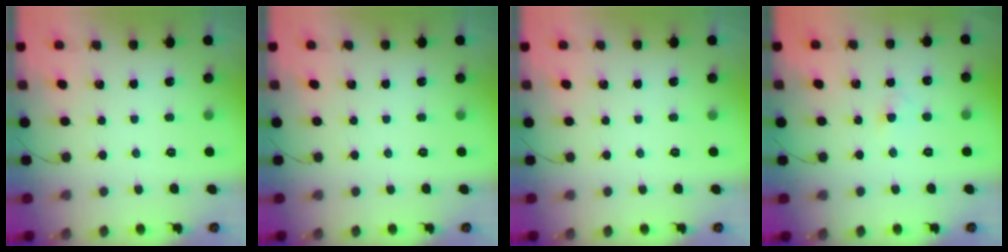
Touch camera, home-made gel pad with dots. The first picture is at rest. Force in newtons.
{"total": 0.0}
{"total": 0.0}
{"total": 2.3, "press": 2.1, "slide": 1.0}